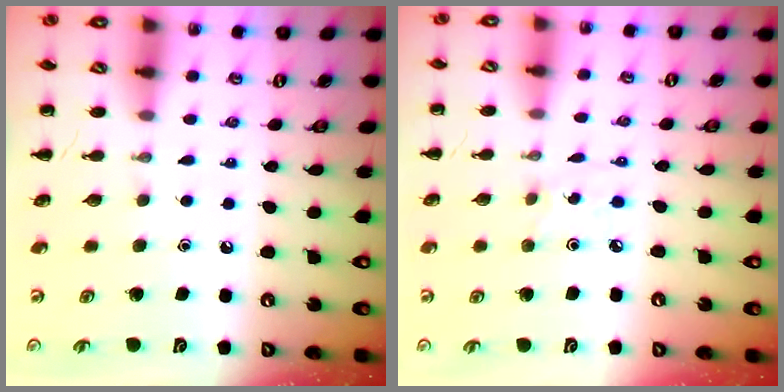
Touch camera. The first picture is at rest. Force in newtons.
{"total": 2.1, "press": 2.0, "slide": 0.4}